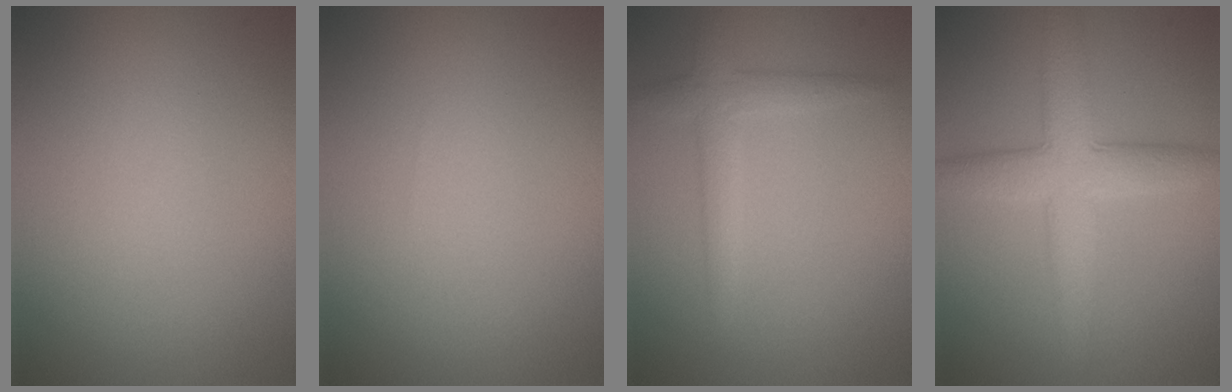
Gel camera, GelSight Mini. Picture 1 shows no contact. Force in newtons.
{"total": 0.0}
{"total": 2.5, "press": 2.5, "slide": 0.1}
{"total": 5.7, "press": 5.7, "slide": 0.3}